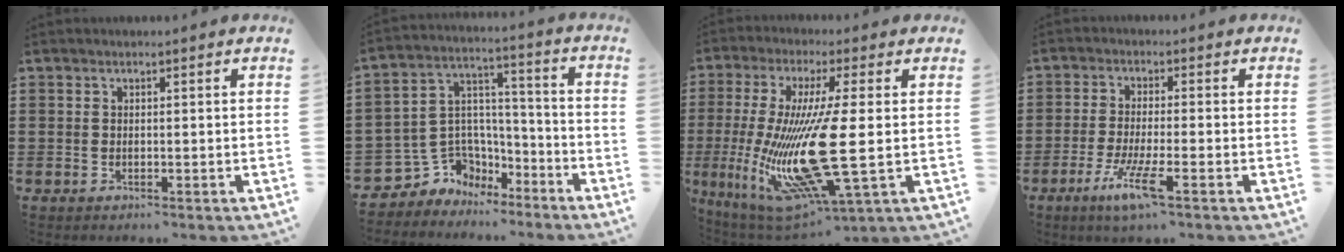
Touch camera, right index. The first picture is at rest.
{"total": 6.4, "force": [-3.1, 5.5, 0.8], "torque": [-0.054, -0.003, -0.060]}
{"total": 16.9, "force": [-0.8, 3.1, 16.6], "torque": [-0.340, -0.030, -0.017]}
{"total": 6.5, "force": [-3.4, 0.4, 5.5], "torque": [-0.123, -0.018, -0.066]}